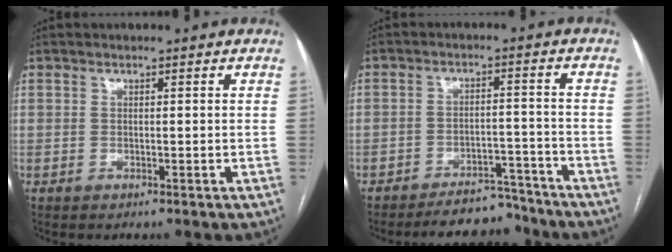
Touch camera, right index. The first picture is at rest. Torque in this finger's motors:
{"motor_torque": [-0.04, -0.02, -0.16, -0.06]}